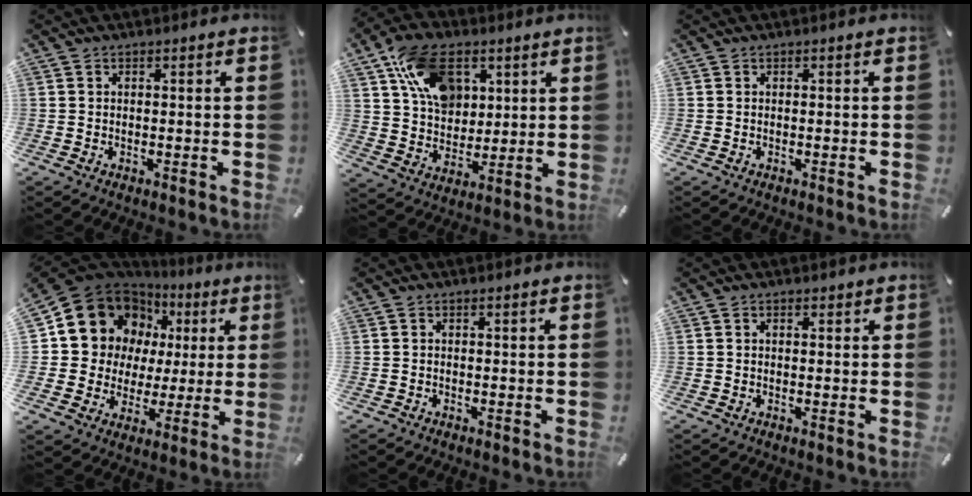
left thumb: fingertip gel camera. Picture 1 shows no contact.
{"total": 14.5, "force": [6.4, 10.2, 8.0], "torque": [-0.148, -0.002, 0.124]}
{"total": 0.0}
{"total": 12.9, "force": [4.5, 11.8, 2.9], "torque": [-0.057, -0.042, 0.090]}
{"total": 0.0}
{"total": 1.0, "force": [0.4, 0.6, 0.6], "torque": [-0.013, 0.003, 0.008]}